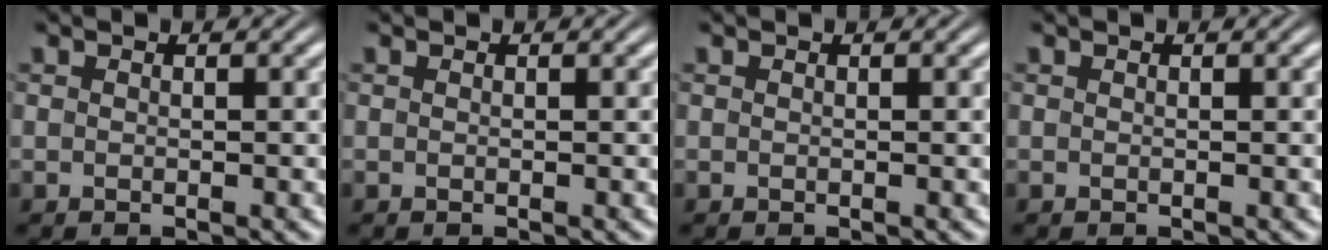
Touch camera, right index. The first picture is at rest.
{"total": 0.0}
{"total": 0.0}
{"total": 0.0}